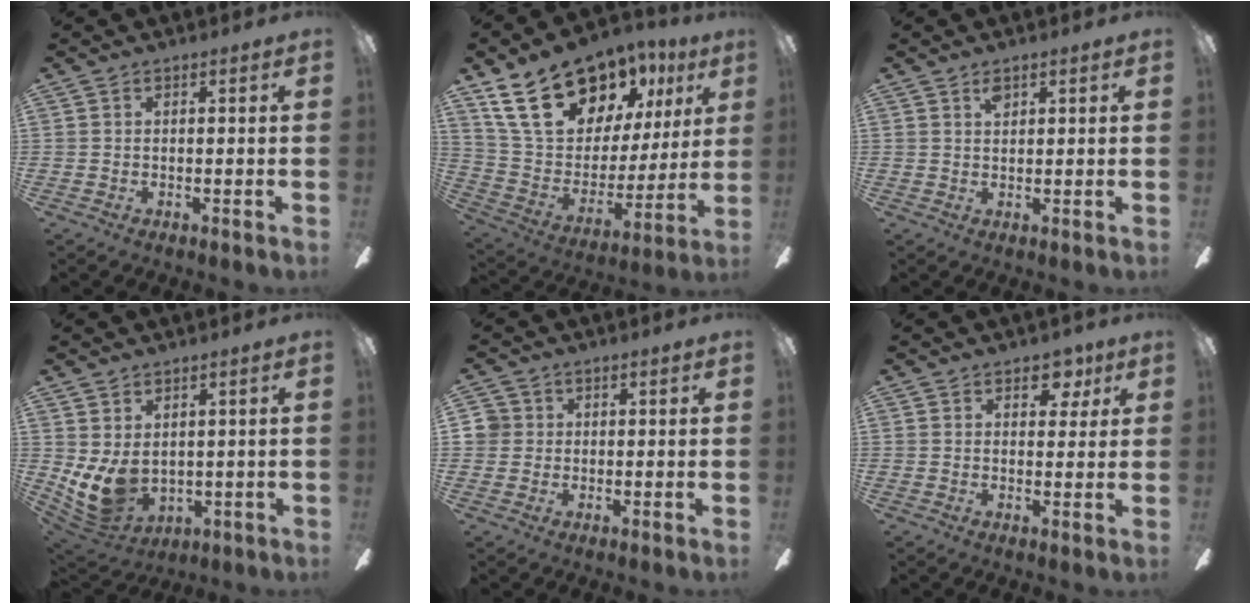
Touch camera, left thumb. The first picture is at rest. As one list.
[{"total": 23.3, "force": [15.6, 13.2, 11.3], "torque": [-0.203, -0.084, 0.294]}, {"total": 2.4, "force": [1.7, 1.0, 1.3], "torque": [-0.022, -0.002, 0.029]}, {"total": 9.3, "force": [1.1, 6.7, 6.3], "torque": [-0.138, -0.021, 0.025]}, {"total": 3.4, "force": [0.5, 3.3, 0.7], "torque": [-0.012, 0.007, 0.009]}, {"total": 5.5, "force": [3.2, 3.6, 2.7], "torque": [-0.014, -0.009, 0.050]}]